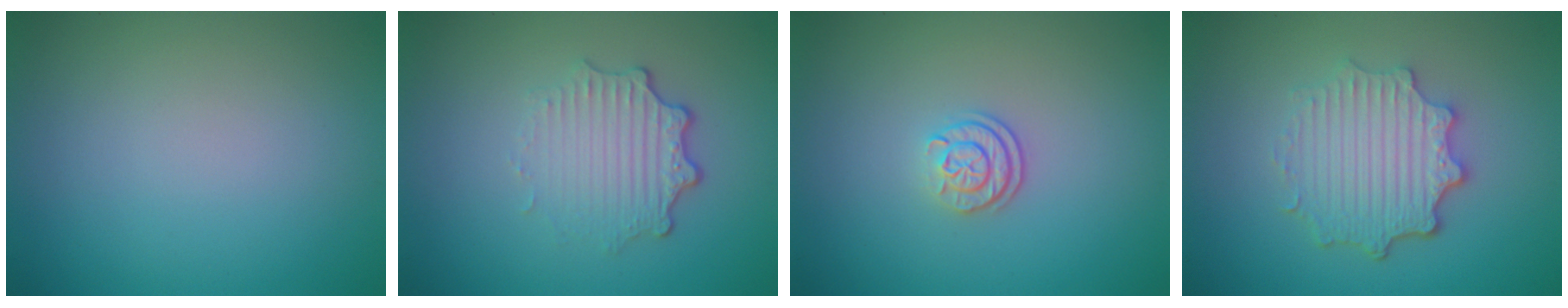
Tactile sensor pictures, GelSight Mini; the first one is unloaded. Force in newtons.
{"total": 3.2, "press": 2.5, "slide": 1.9}
{"total": 2.1, "press": 1.7, "slide": 1.3}
{"total": 4.8, "press": 3.8, "slide": 3.1}